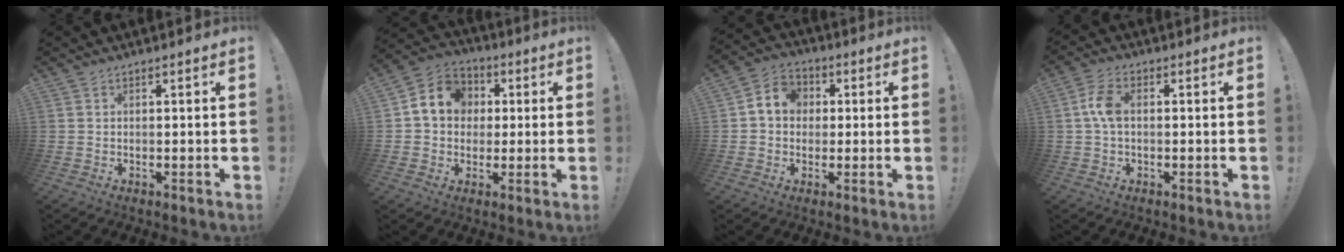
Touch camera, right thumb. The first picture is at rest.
{"total": 10.4, "force": [2.0, 9.1, 4.6], "torque": [-0.068, 0.008, 0.045]}
{"total": 7.4, "force": [0.9, 6.5, 3.2], "torque": [-0.052, 0.015, 0.022]}
{"total": 6.2, "force": [0.2, 3.4, 5.2], "torque": [-0.101, 0.010, 0.004]}